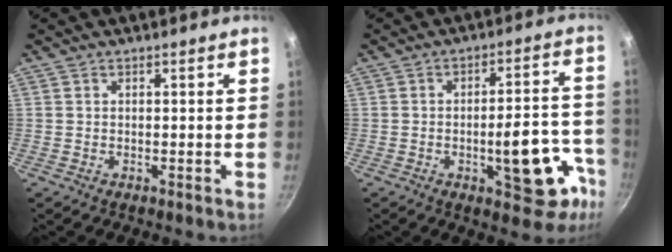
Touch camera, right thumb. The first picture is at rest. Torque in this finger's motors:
{"motor_torque": [2.93, 2.08, 1.44, -0.86, 0.24]}